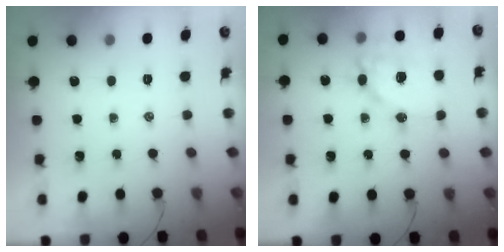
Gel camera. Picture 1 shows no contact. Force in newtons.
{"total": 15.5, "press": 15.2, "slide": 3.2}